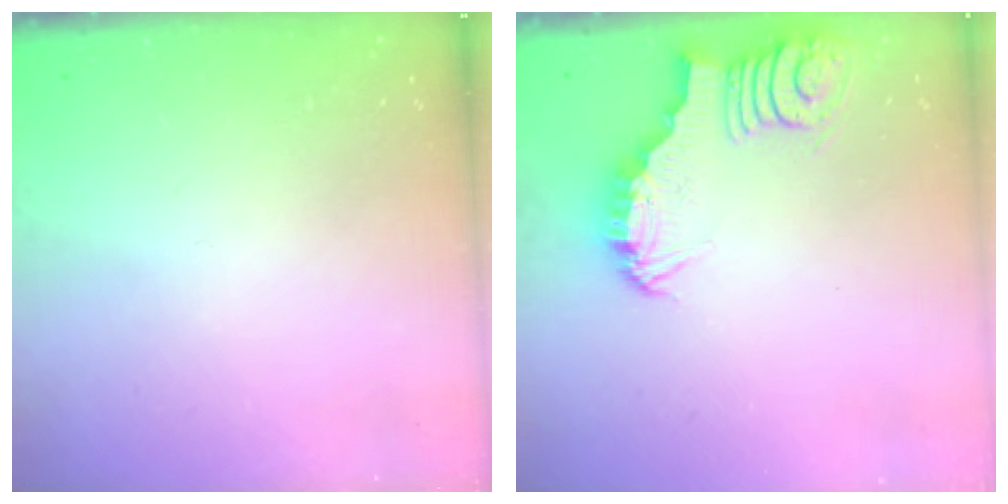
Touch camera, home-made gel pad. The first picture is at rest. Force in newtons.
{"total": 4.0, "press": 4.0, "slide": 0.4}